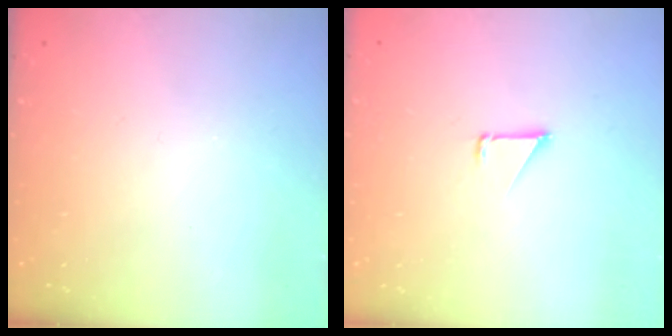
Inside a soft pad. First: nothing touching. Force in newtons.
{"total": 1.1, "press": 1.1, "slide": 0.1}